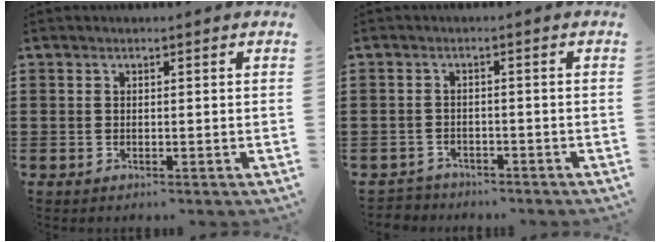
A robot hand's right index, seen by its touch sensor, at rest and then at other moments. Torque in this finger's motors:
{"motor_torque": [-0.29, 0.10, -0.38, -0.09]}